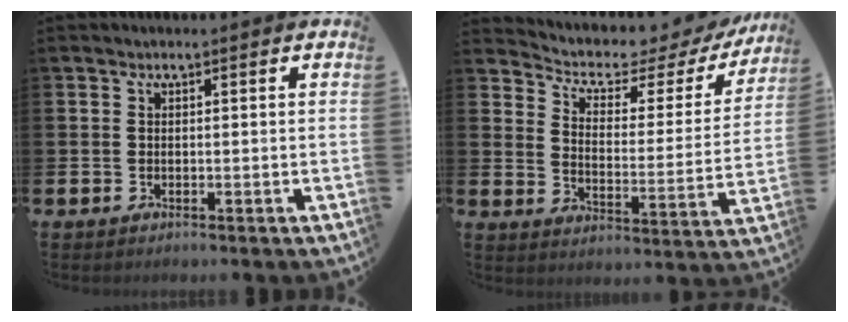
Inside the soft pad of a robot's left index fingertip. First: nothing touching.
{"total": 4.6, "force": [4.1, 1.5, 1.4], "torque": [-0.058, -0.033, 0.059]}